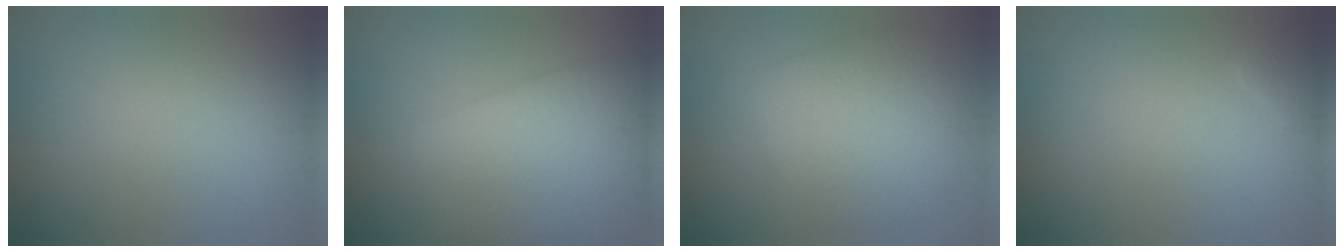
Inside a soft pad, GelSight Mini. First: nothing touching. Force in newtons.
{"total": 10.3, "press": 10.3, "slide": 0.4}
{"total": 6.1, "press": 6.1, "slide": 0.3}
{"total": 0.8, "press": 0.8, "slide": 0.0}